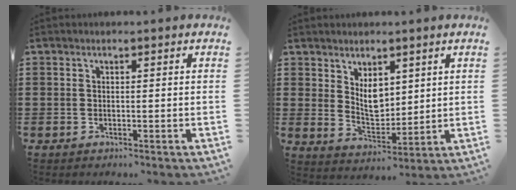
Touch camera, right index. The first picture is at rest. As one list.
[{"total": 5.0, "force": [2.8, 3.0, 2.9], "torque": [-0.058, -0.007, 0.051]}]